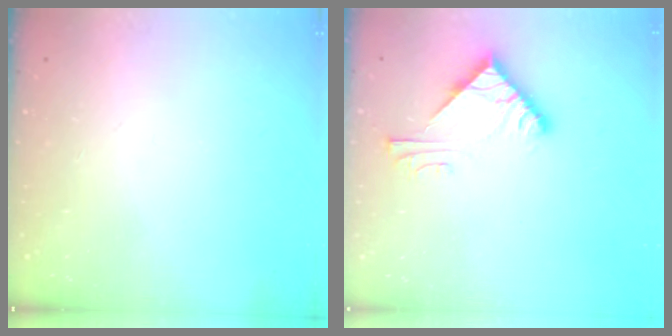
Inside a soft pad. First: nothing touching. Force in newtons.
{"total": 6.6, "press": 6.6, "slide": 0.5}